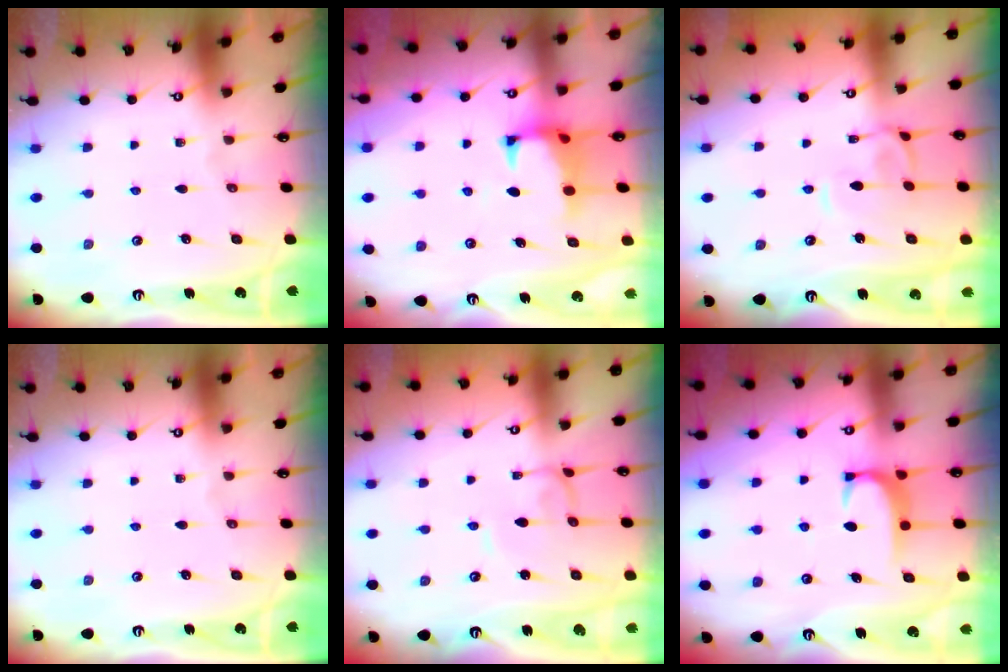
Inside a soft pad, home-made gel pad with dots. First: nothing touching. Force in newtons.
{"total": 1.1, "press": 0.6, "slide": 0.9}
{"total": 1.0, "press": 0.8, "slide": 0.6}
{"total": 0.0}
{"total": 2.2, "press": 2.2, "slide": 0.1}
{"total": 1.7, "press": 1.6, "slide": 0.6}